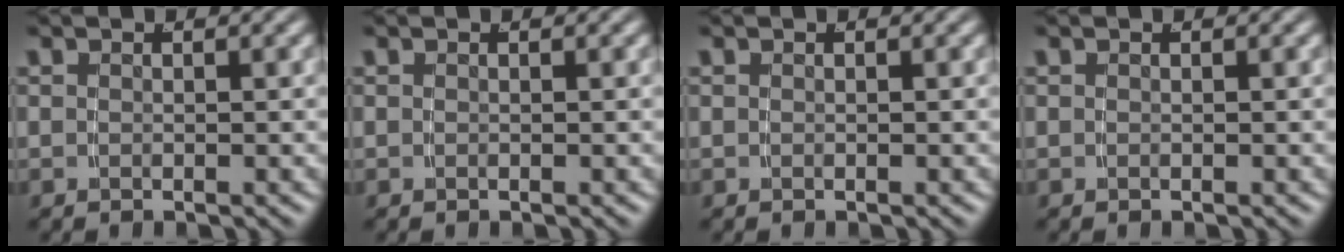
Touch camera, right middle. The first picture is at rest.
{"total": 0.0}
{"total": 0.0}
{"total": 0.0}